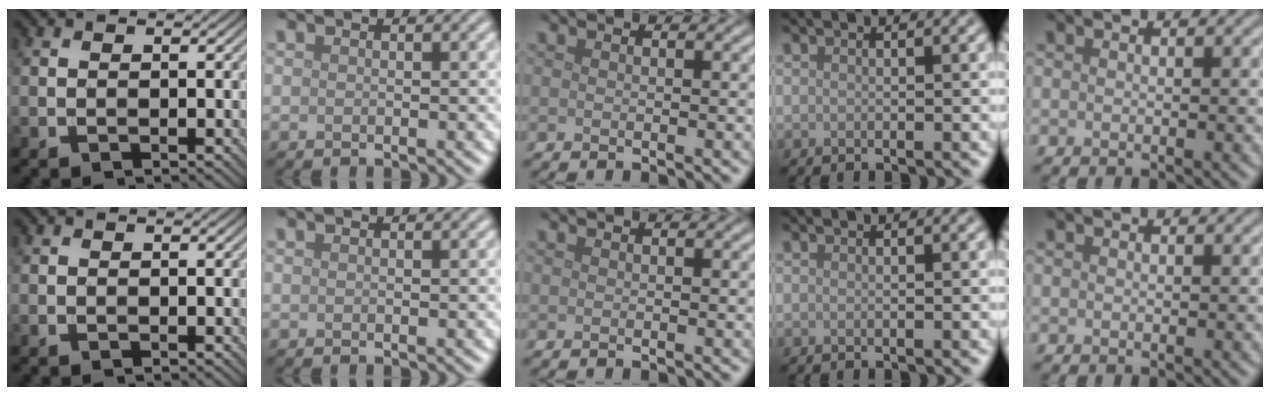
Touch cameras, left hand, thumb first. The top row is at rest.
{}